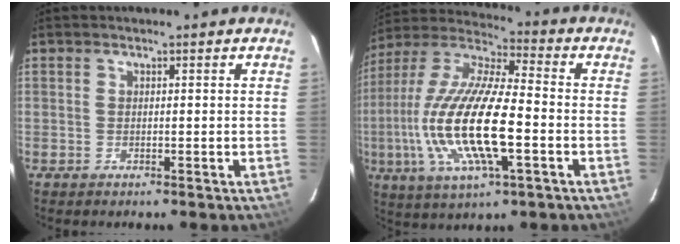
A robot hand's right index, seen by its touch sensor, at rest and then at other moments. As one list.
[{"total": 21.2, "force": [-4.4, 5.9, 19.8], "torque": [-0.400, -0.015, -0.087]}]